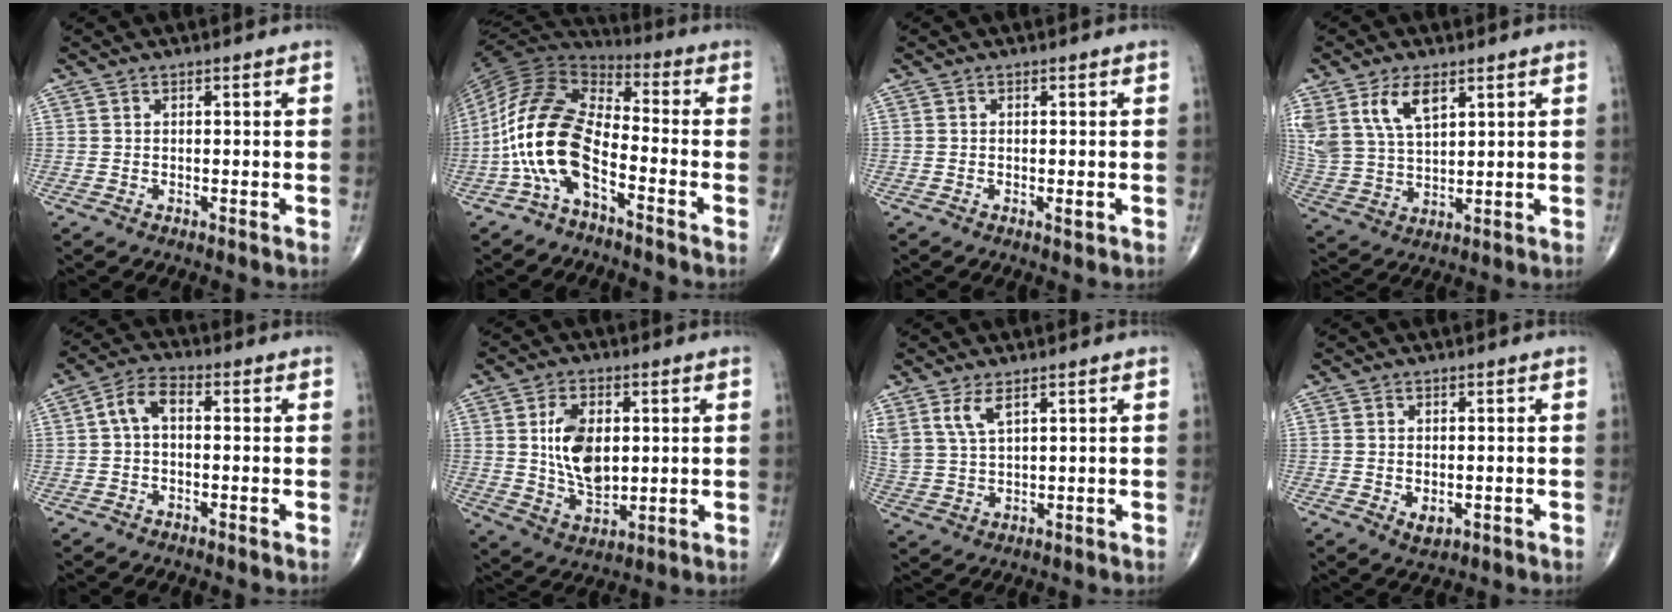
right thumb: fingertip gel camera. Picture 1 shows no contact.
{"total": 15.9, "force": [-5.6, 7.4, 12.9], "torque": [-0.261, 0.061, -0.115]}
{"total": 0.9, "force": [-0.2, 0.4, 0.8], "torque": [-0.012, -0.002, -0.004]}
{"total": 11.4, "force": [5.8, 6.0, 7.7], "torque": [-0.151, -0.016, 0.125]}
{"total": 5.3, "force": [0.2, 3.1, 4.3], "torque": [-0.077, 0.021, -0.006]}
{"total": 11.7, "force": [1.8, 7.0, 9.2], "torque": [-0.148, -0.014, 0.040]}
{"total": 5.5, "force": [3.3, 2.1, 3.9], "torque": [-0.085, -0.014, 0.075]}
{"total": 2.5, "force": [-0.4, 1.6, 1.8], "torque": [-0.025, -0.004, 0.000]}